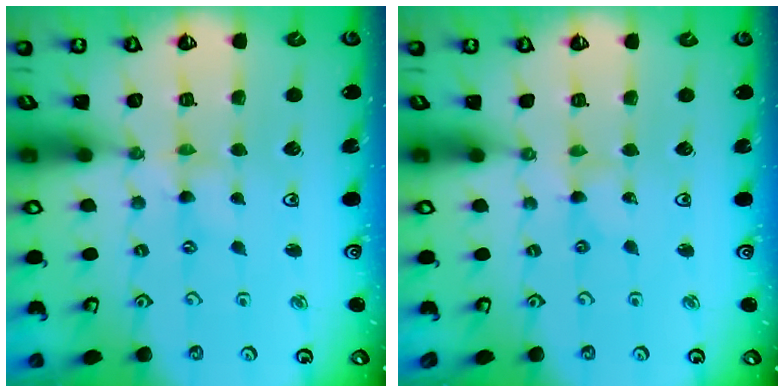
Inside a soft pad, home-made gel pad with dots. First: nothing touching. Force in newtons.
{"total": 0.0}